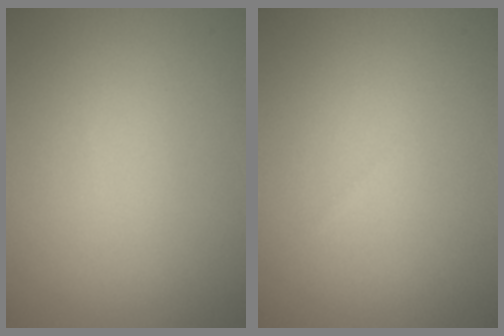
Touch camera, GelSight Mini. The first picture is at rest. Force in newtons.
{"total": 0.0}